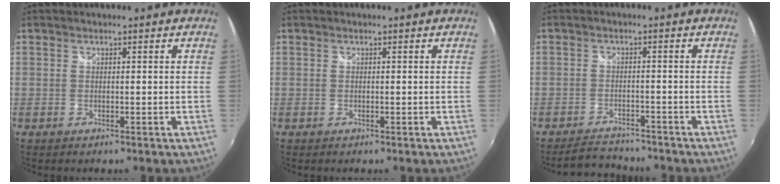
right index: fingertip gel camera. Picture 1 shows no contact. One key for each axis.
{"total": 0.0}
{"total": 5.5, "fx": -5.1, "fy": 2.1, "fz": 0.6, "tx": -0.035, "ty": 0.008, "tz": -0.081}